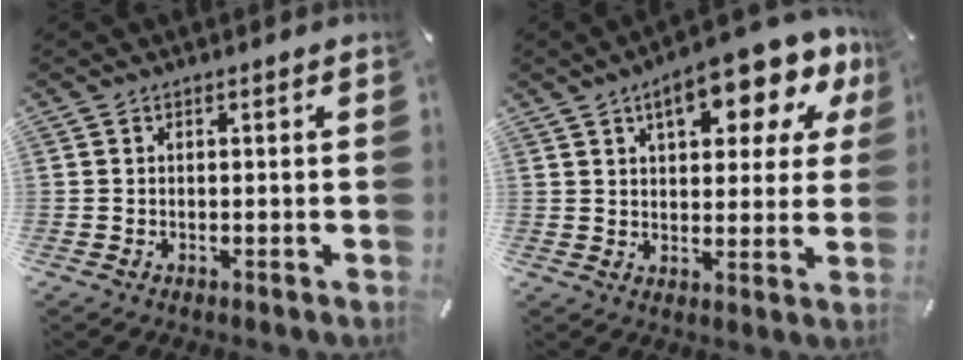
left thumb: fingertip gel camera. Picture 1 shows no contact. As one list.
[{"total": 14.6, "force": [7.8, 6.8, 10.4], "torque": [-0.137, -0.033, 0.124]}]